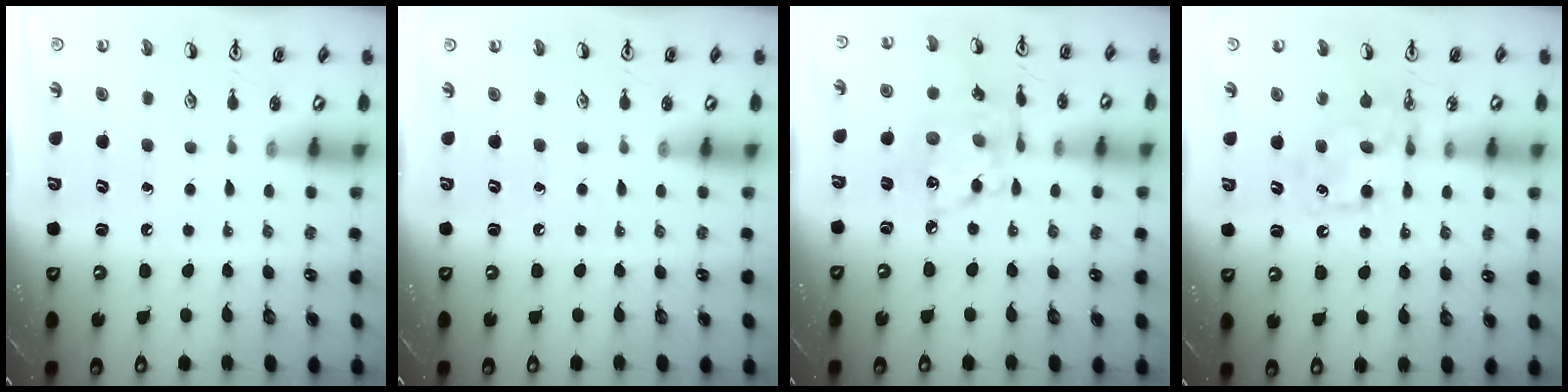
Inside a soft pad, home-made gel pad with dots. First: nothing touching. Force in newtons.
{"total": 0.0}
{"total": 11.7, "press": 11.7, "slide": 0.6}
{"total": 8.2, "press": 8.2, "slide": 0.1}